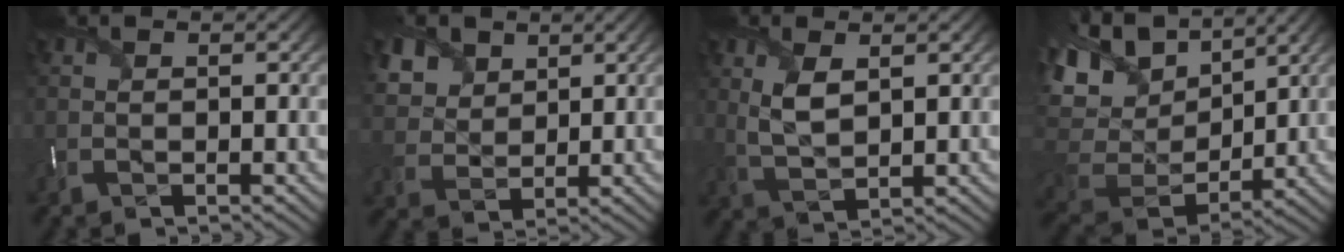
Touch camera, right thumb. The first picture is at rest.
{"total": 5.9, "force": [3.4, 4.3, 2.1], "torque": [-0.080, 0.002, 0.064]}
{"total": 4.4, "force": [1.6, 2.1, 3.6], "torque": [-0.089, -0.006, 0.039]}
{"total": 16.3, "force": [7.8, 9.9, 10.4], "torque": [-0.265, 0.028, 0.158]}